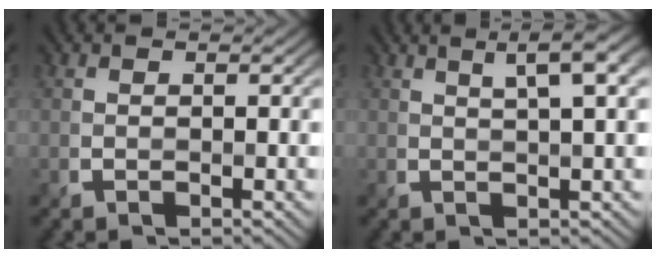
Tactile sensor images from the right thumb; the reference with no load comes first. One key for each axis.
{"total": 5.0, "fx": 2.2, "fy": 0.8, "fz": 4.4, "tx": -0.070, "ty": 0.012, "tz": 0.040}